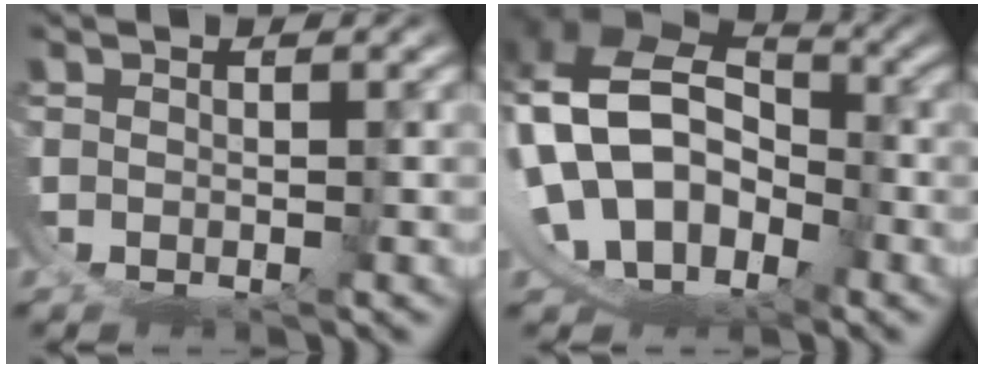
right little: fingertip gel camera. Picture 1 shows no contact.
{"total": 14.4, "force": [1.0, 12.8, 6.4], "torque": [-0.182, -0.029, 0.006]}